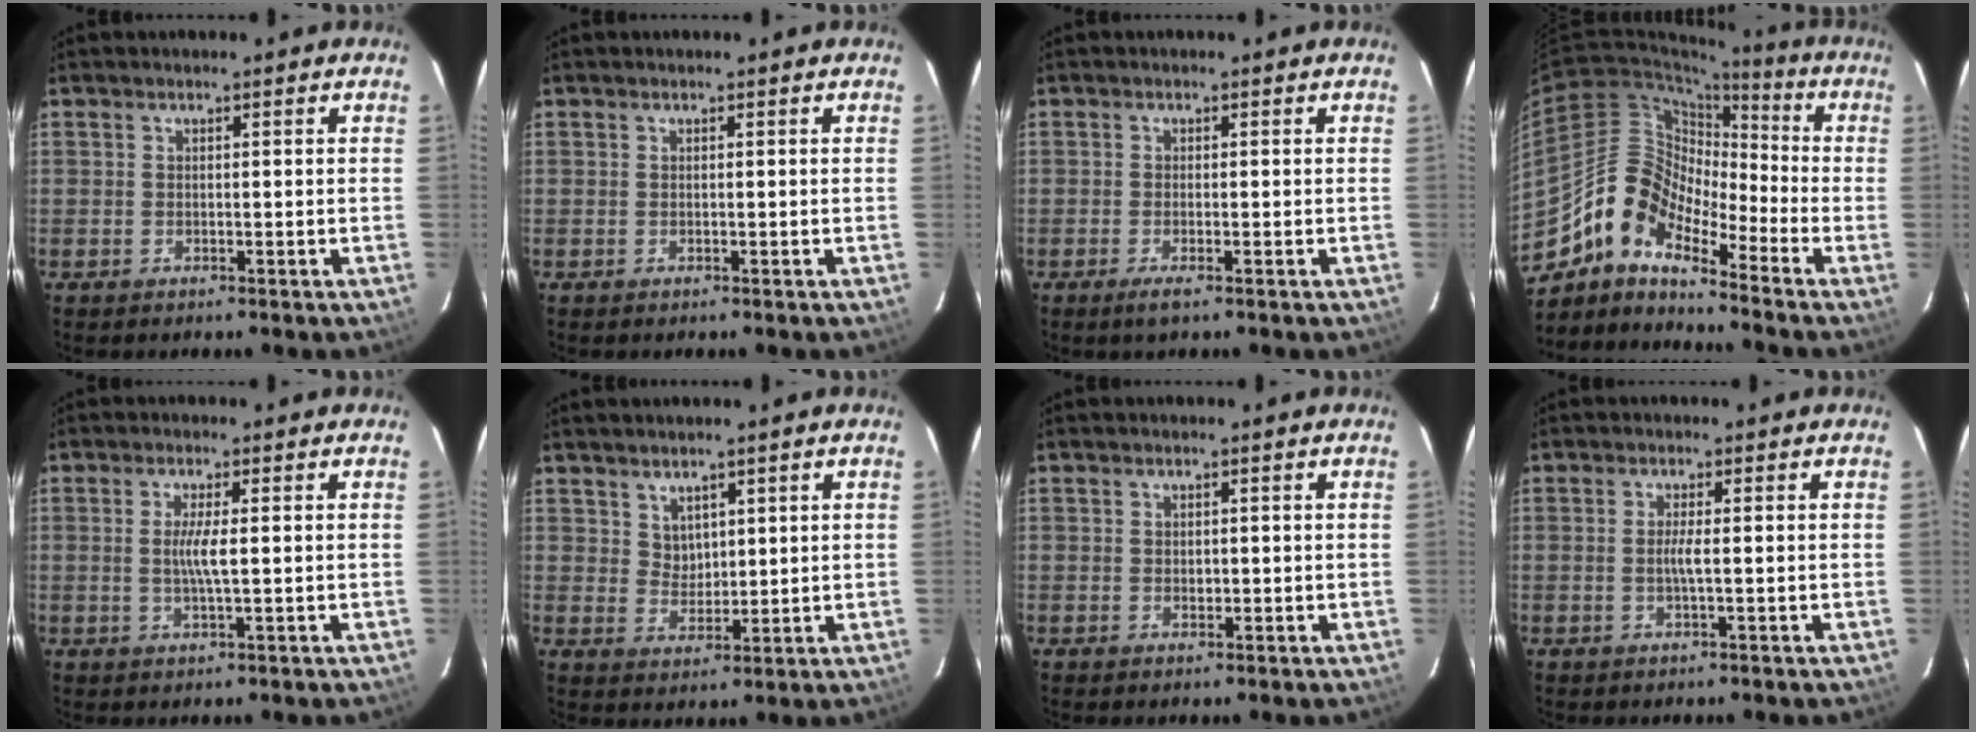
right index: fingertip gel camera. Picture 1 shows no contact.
{"total": 0.0}
{"total": 2.0, "force": [-1.1, -0.2, 1.6], "torque": [-0.032, -0.007, -0.021]}
{"total": 12.3, "force": [-9.1, 4.9, 6.6], "torque": [-0.107, 0.015, -0.192]}
{"total": 3.4, "force": [0.0, 0.0, 3.4], "torque": [-0.066, -0.005, -0.001]}
{"total": 3.6, "force": [2.4, 2.5, 1.0], "torque": [-0.011, 0.004, 0.052]}
{"total": 0.9, "force": [0.0, 0.7, 0.6], "torque": [-0.007, 0.002, 0.000]}
{"total": 1.8, "force": [-0.3, -0.4, 1.7], "torque": [-0.033, -0.002, -0.007]}